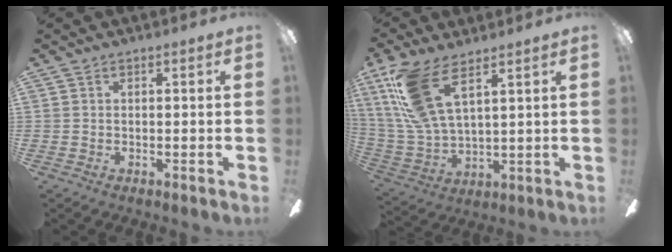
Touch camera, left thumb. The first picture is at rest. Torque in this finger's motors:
{"motor_torque": [0.36, 0.40, 0.03, -0.04, 0.19]}